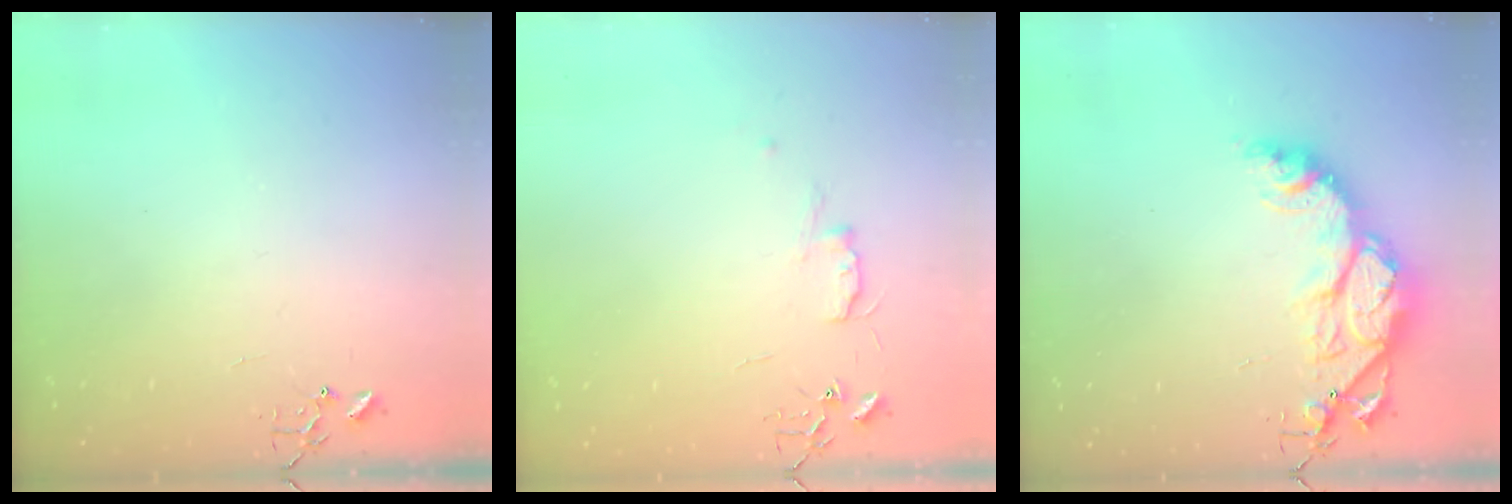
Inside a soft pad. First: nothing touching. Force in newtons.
{"total": 5.8, "press": 5.7, "slide": 0.7}
{"total": 15.3, "press": 15.3, "slide": 1.1}